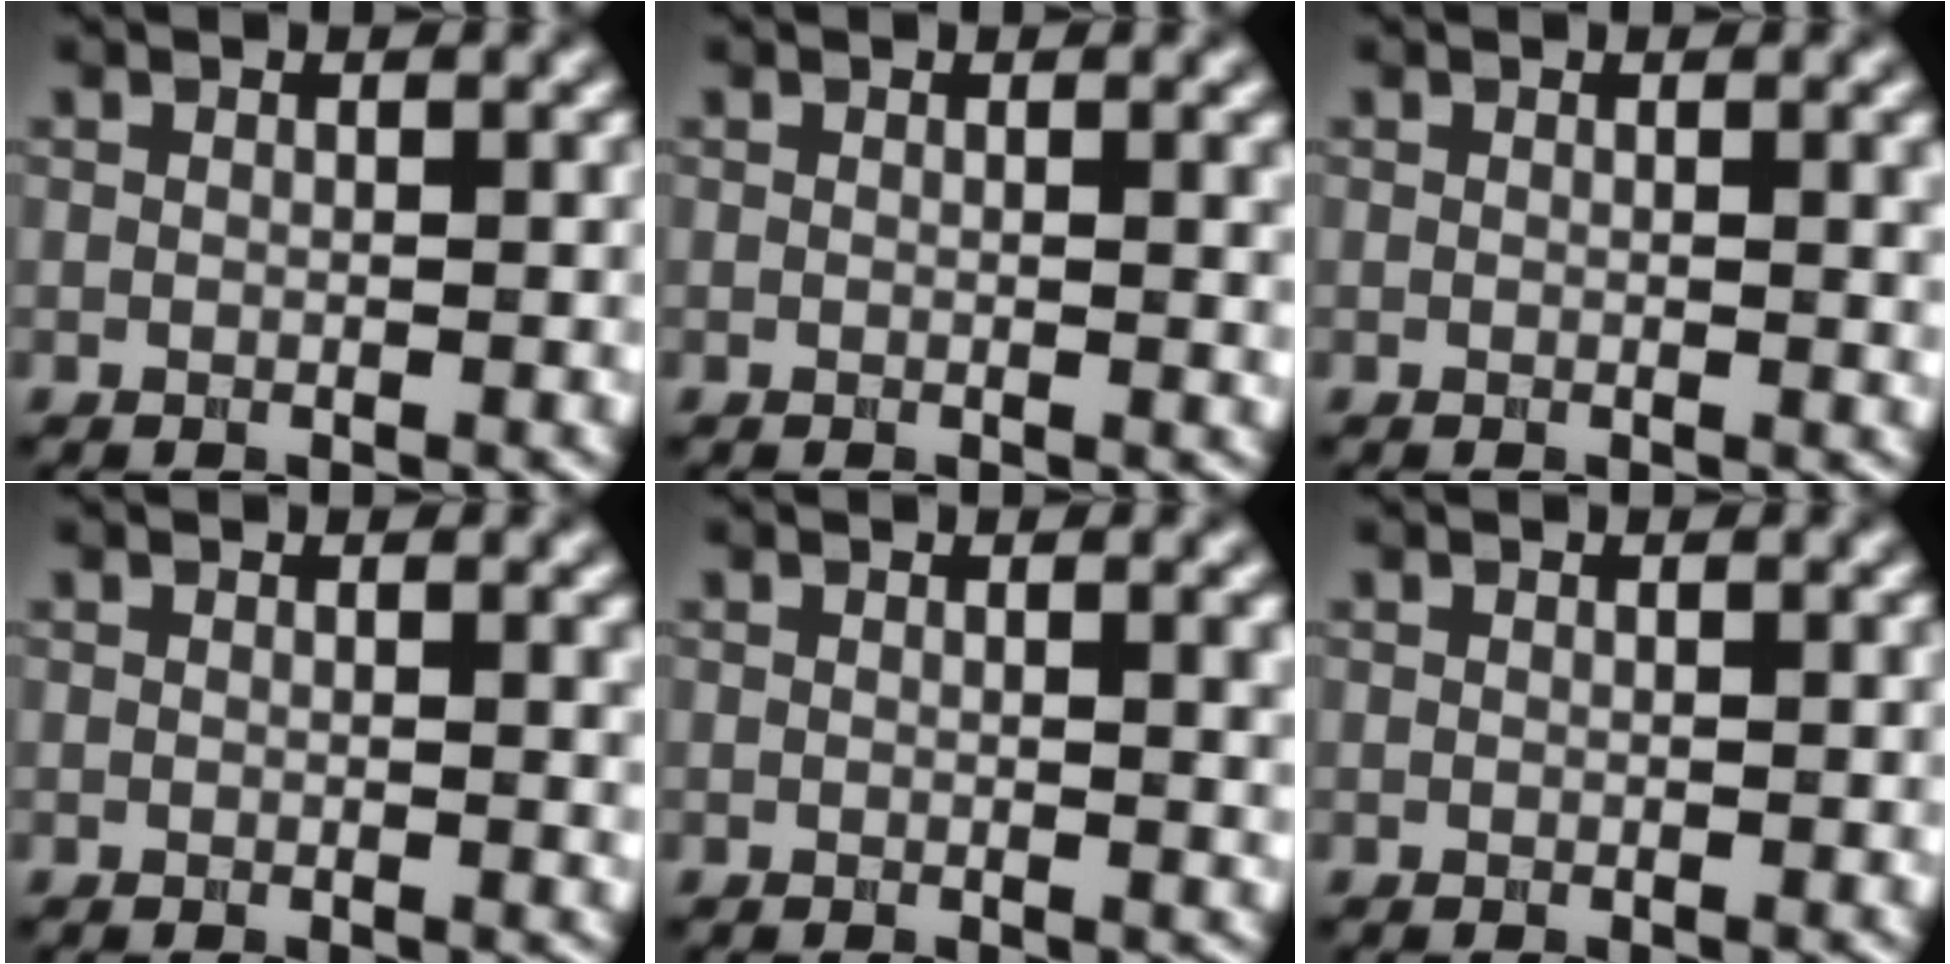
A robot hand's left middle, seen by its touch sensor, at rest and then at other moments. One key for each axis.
{"total": 1.3, "fx": 0.4, "fy": 0.4, "fz": 1.2, "tx": -0.010, "ty": 0.000, "tz": 0.003}
{"total": 1.5, "fx": 0.4, "fy": 0.4, "fz": 1.4, "tx": -0.014, "ty": 0.001, "tz": 0.003}
{"total": 1.0, "fx": 0.3, "fy": 0.3, "fz": 0.9, "tx": -0.006, "ty": 0.000, "tz": 0.003}
{"total": 1.7, "fx": 0.4, "fy": 0.5, "fz": 1.6, "tx": -0.013, "ty": 0.001, "tz": 0.004}
{"total": 0.0}